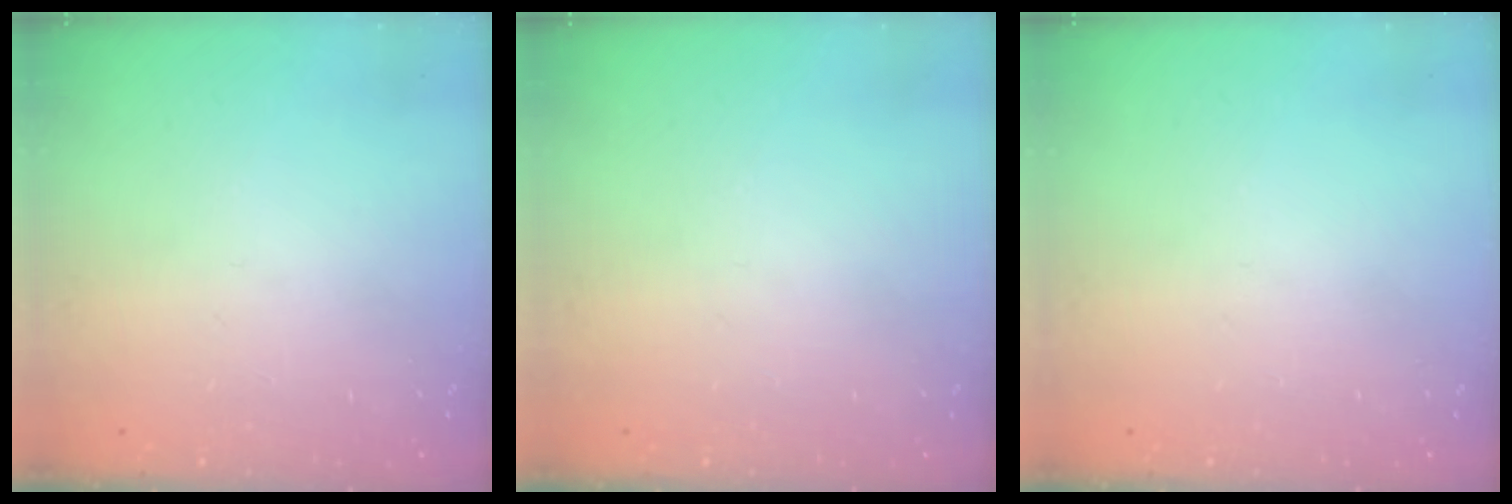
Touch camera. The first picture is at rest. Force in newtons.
{"total": 0.0}
{"total": 0.0}